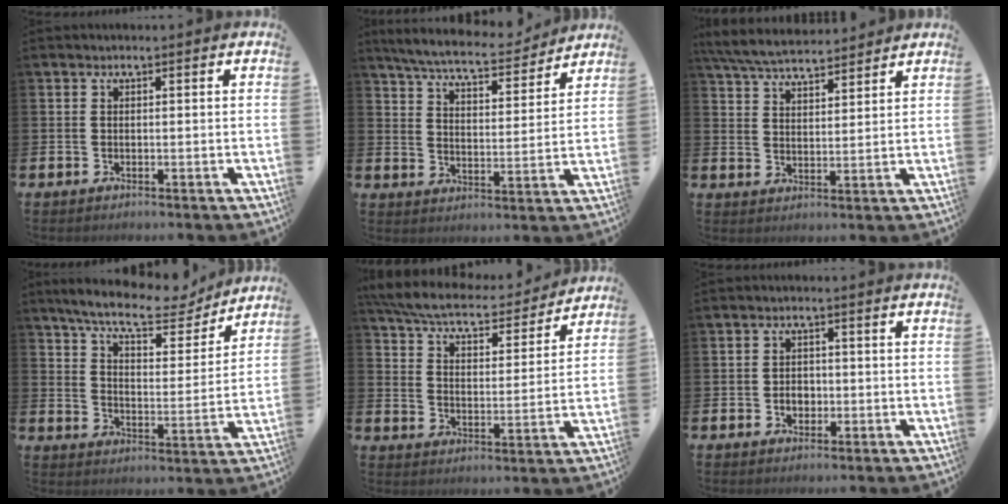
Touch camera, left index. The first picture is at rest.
{"total": 7.3, "force": [6.9, 0.8, 2.3], "torque": [-0.066, -0.045, 0.118]}
{"total": 6.4, "force": [6.1, 0.9, 1.5], "torque": [-0.056, -0.025, 0.112]}
{"total": 9.6, "force": [8.5, 2.2, 3.8], "torque": [-0.093, -0.050, 0.146]}
{"total": 7.4, "force": [6.9, 1.2, 2.4], "torque": [-0.085, -0.048, 0.118]}
{"total": 2.3, "force": [-0.6, 1.8, 1.3], "torque": [-0.005, -0.004, -0.018]}